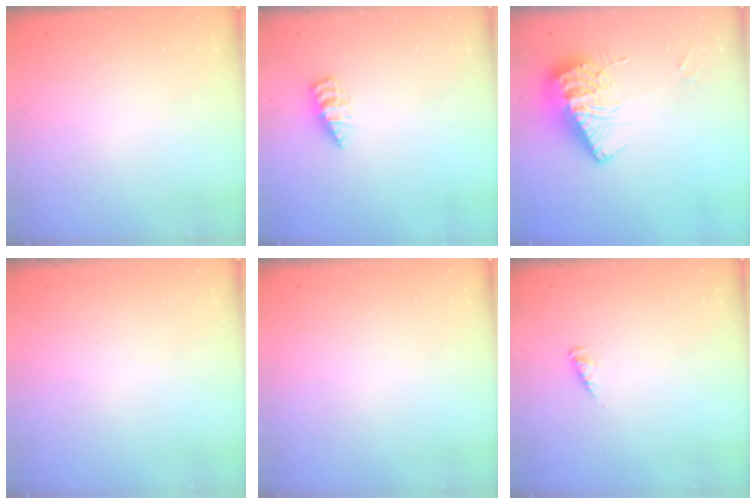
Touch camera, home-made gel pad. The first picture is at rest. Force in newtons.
{"total": 2.4, "press": 2.4, "slide": 0.3}
{"total": 14.7, "press": 14.6, "slide": 1.3}
{"total": 0.0}
{"total": 0.0}
{"total": 2.5, "press": 2.5, "slide": 0.2}